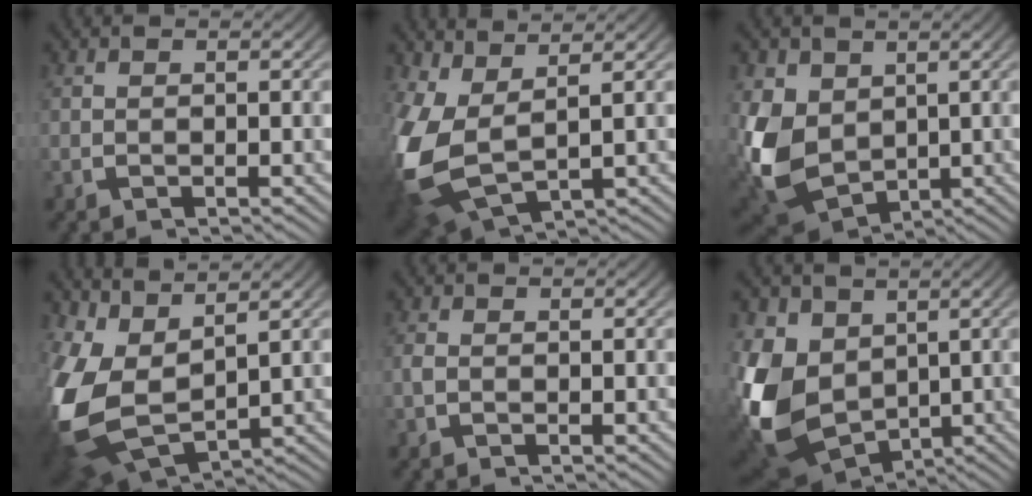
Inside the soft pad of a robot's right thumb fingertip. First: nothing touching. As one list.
[{"total": 10.0, "force": [-0.9, 7.0, 7.1], "torque": [-0.210, -0.057, 0.020]}, {"total": 10.5, "force": [-1.3, 8.1, 6.5], "torque": [-0.193, -0.061, 0.014]}, {"total": 13.2, "force": [-1.5, 9.4, 9.2], "torque": [-0.268, -0.076, 0.016]}, {"total": 0.5, "force": [-0.3, 0.3, 0.4], "torque": [-0.011, -0.001, -0.004]}, {"total": 13.8, "force": [-2.0, 10.7, 8.4], "torque": [-0.249, -0.082, 0.007]}]